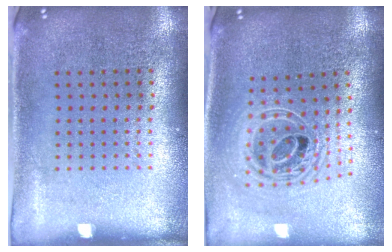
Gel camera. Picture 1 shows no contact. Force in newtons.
{"total": 2.2, "press": 1.8, "slide": 1.4}